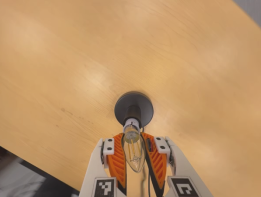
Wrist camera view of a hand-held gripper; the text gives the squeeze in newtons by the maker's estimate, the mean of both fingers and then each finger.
{"total": 23.2, "left": 22.0, "right": 24.5}